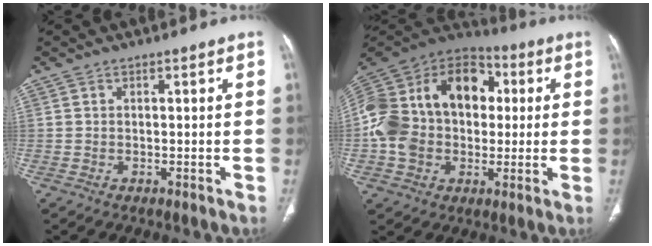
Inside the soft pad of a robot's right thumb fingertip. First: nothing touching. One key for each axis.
{"total": 26.0, "fx": 1.9, "fy": 18.9, "fz": 17.7, "tx": -0.343, "ty": 0.046, "tz": 0.033}